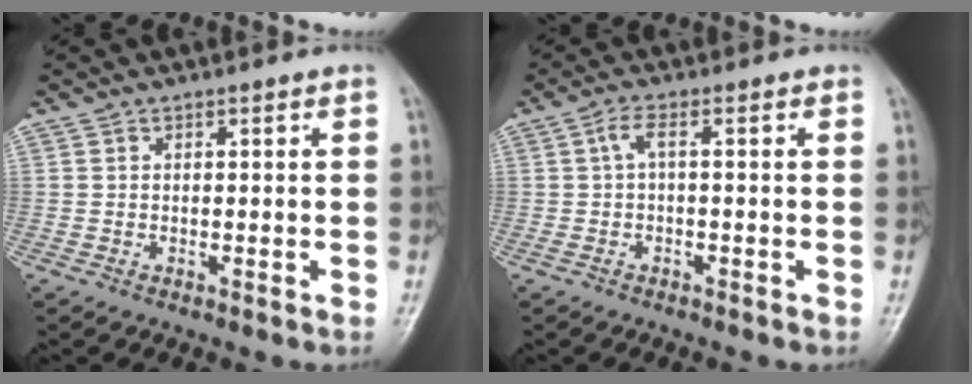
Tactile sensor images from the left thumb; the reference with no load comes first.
{"total": 2.9, "force": [0.1, 0.5, 2.8], "torque": [-0.075, 0.013, 0.002]}